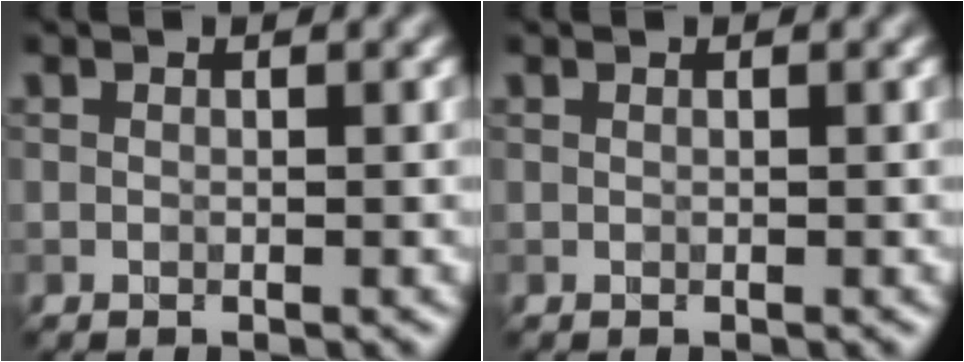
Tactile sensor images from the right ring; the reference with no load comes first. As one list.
[{"total": 0.0}]